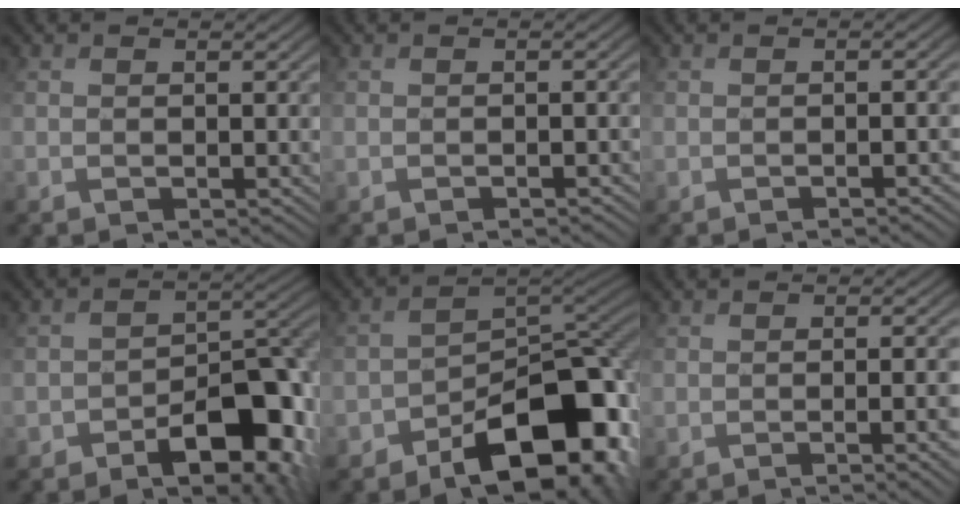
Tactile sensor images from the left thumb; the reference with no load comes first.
{"total": 1.5, "force": [-1.3, 0.3, 0.7], "torque": [-0.004, 0.006, -0.006]}
{"total": 2.8, "force": [-1.6, 0.7, 2.2], "torque": [-0.011, 0.008, -0.004]}
{"total": 10.6, "force": [-5.5, 5.9, 6.8], "torque": [-0.084, -0.009, -0.083]}
{"total": 14.2, "force": [-7.4, 7.7, 9.3], "torque": [-0.116, -0.016, -0.108]}
{"total": 5.7, "force": [-2.0, 1.7, 5.0], "torque": [-0.050, 0.003, -0.003]}